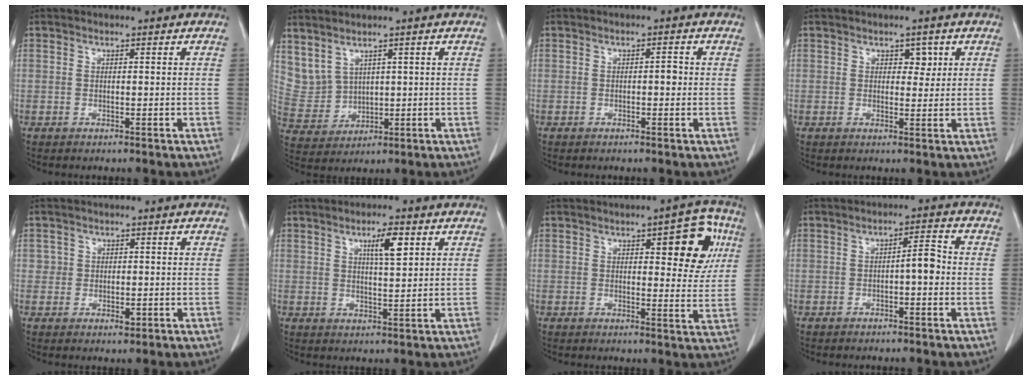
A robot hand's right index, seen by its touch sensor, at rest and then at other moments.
{"total": 6.0, "force": [3.9, 4.0, 2.3], "torque": [-0.056, 0.010, 0.101]}
{"total": 1.4, "force": [-0.1, 0.6, 1.2], "torque": [-0.015, 0.003, -0.002]}
{"total": 2.2, "force": [1.0, 1.4, 1.4], "torque": [-0.010, 0.000, 0.012]}
{"total": 2.2, "force": [-0.1, 2.0, 0.9], "torque": [-0.006, 0.001, 0.000]}
{"total": 4.9, "force": [2.3, 0.8, 4.3], "torque": [-0.072, 0.000, 0.039]}
{"total": 9.4, "force": [3.5, 3.1, 8.2], "torque": [-0.088, 0.012, 0.040]}
{"total": 3.3, "force": [-0.6, 0.8, 3.2], "torque": [-0.044, 0.012, -0.009]}